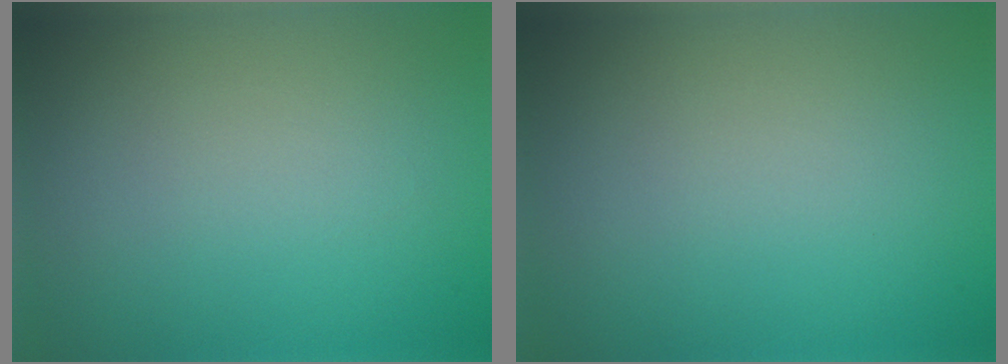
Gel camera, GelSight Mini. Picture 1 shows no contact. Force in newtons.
{"total": 0.0}